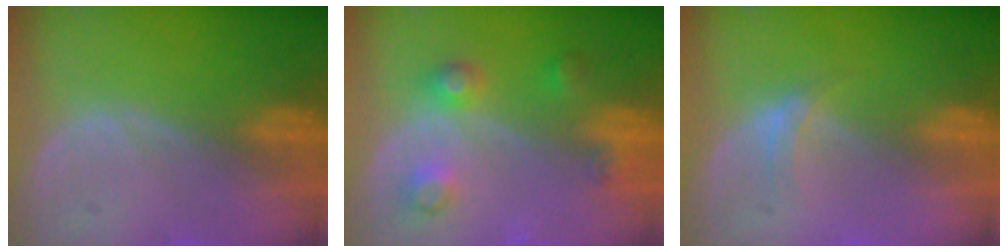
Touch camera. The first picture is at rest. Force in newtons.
{"total": 4.9, "press": 4.9, "slide": 0.2}
{"total": 2.3, "press": 1.9, "slide": 1.3}